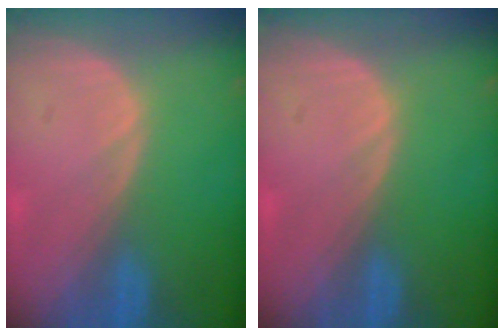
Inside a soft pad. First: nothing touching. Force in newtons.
{"total": 0.0}